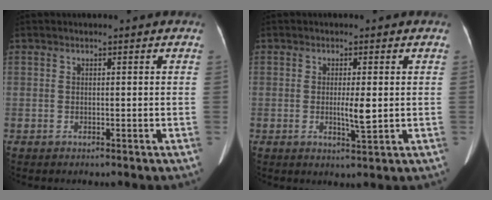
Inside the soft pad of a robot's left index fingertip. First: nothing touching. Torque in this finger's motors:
{"motor_torque": [-0.08, -0.15, 0.05, 0.00]}